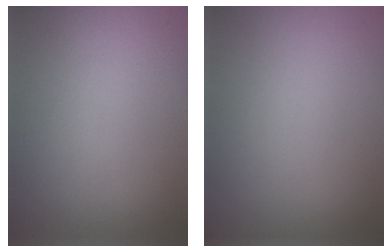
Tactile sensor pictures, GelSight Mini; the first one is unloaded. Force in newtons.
{"total": 0.0}